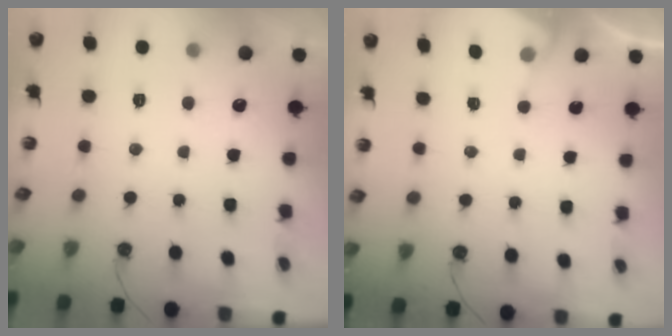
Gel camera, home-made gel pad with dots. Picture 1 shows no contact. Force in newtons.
{"total": 3.1, "press": 3.0, "slide": 0.5}